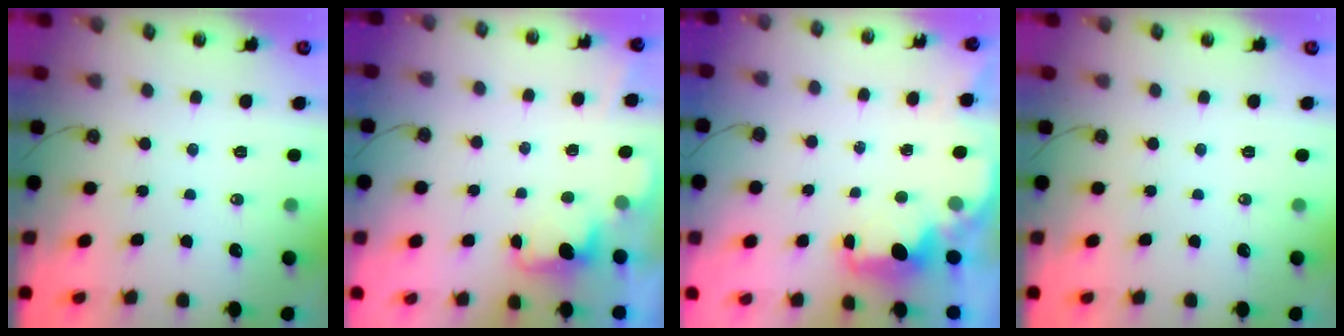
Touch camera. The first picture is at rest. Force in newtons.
{"total": 1.3, "press": 1.0, "slide": 0.9}
{"total": 2.3, "press": 2.2, "slide": 0.7}
{"total": 0.0}